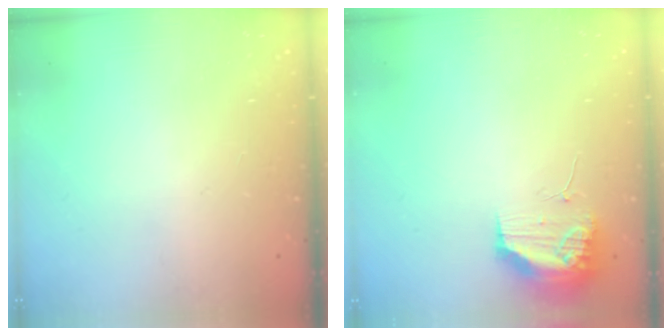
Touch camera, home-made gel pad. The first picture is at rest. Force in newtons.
{"total": 10.6, "press": 10.5, "slide": 1.3}